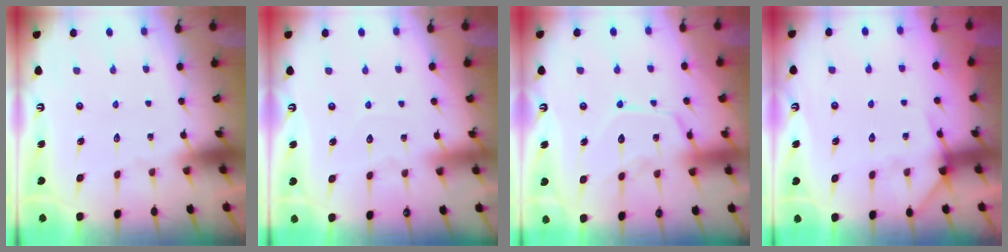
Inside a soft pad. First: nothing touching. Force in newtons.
{"total": 3.5, "press": 3.5, "slide": 0.3}
{"total": 13.1, "press": 13.0, "slide": 1.0}
{"total": 4.4, "press": 4.3, "slide": 0.7}